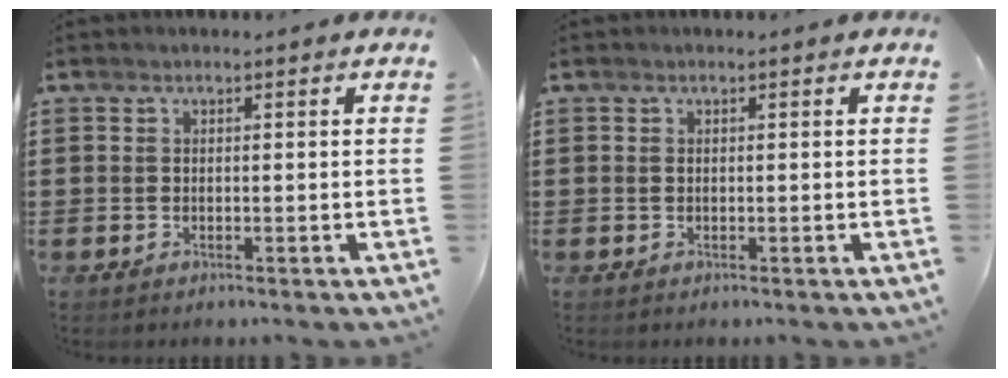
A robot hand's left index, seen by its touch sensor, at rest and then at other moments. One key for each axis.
{"total": 0.0}